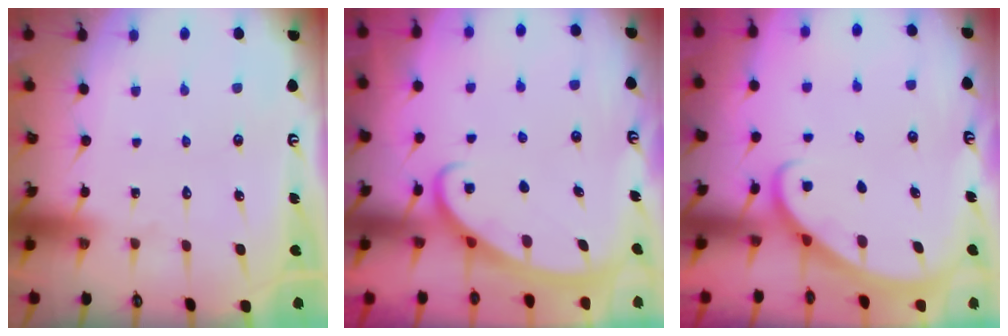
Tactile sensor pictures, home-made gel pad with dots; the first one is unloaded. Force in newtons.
{"total": 2.5, "press": 2.5, "slide": 0.4}
{"total": 2.7, "press": 2.7, "slide": 0.1}